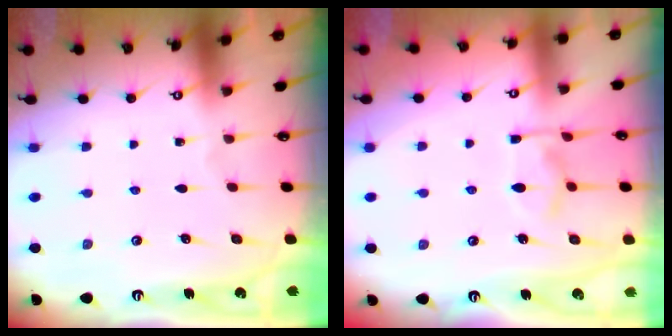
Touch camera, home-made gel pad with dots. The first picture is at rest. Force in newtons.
{"total": 10.1, "press": 10.0, "slide": 1.2}